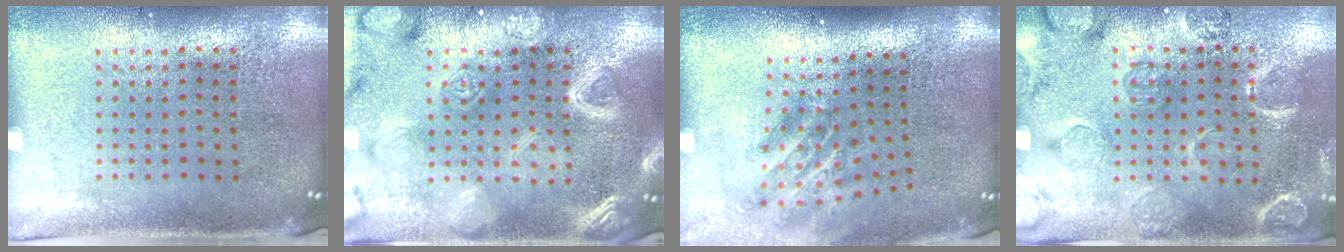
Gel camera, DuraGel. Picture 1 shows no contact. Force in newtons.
{"total": 5.8, "press": 5.7, "slide": 0.7}
{"total": 1.9, "press": 1.2, "slide": 1.5}
{"total": 2.5, "press": 2.2, "slide": 1.2}